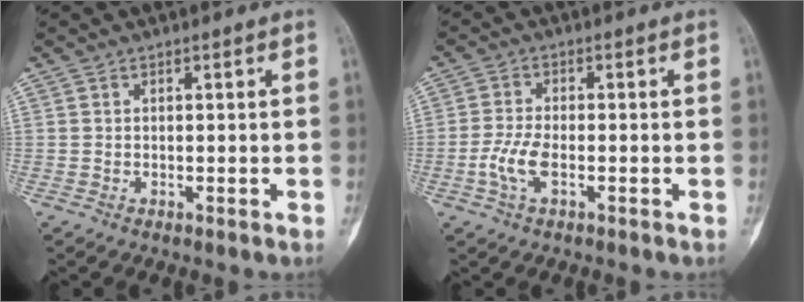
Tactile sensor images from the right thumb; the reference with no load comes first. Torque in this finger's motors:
{"motor_torque": [0.30, -0.47, 0.72, -0.45, 0.01]}